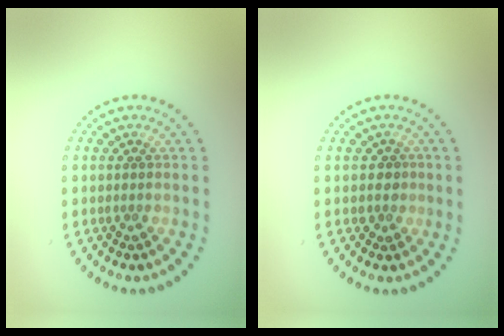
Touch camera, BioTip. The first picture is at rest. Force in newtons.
{"total": 1.2, "press": 0.8, "slide": 0.9}